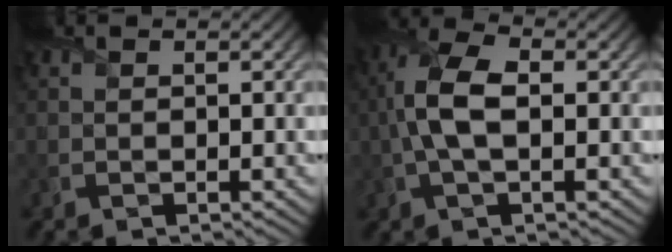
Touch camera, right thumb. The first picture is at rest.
{"total": 6.9, "force": [0.3, 3.3, 6.1], "torque": [-0.149, 0.011, -0.002]}